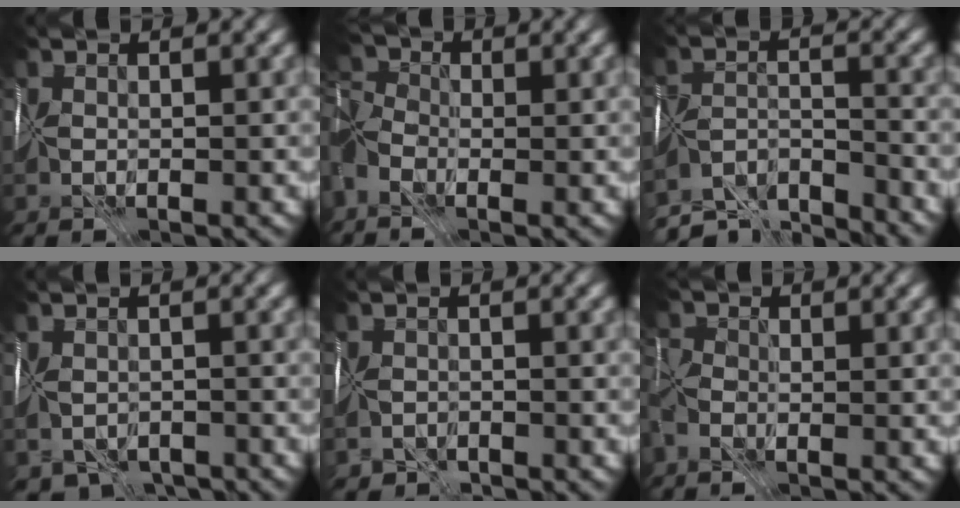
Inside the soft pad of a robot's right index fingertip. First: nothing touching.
{"total": 5.1, "force": [-1.7, 3.3, 3.6], "torque": [-0.091, -0.003, -0.026]}
{"total": 7.7, "force": [-7.4, 1.4, 1.6], "torque": [-0.023, -0.002, -0.121]}
{"total": 5.0, "force": [-3.6, 2.9, 1.8], "torque": [-0.028, -0.018, -0.048]}
{"total": 1.7, "force": [-1.5, 0.9, -0.1], "torque": [0.007, -0.003, -0.028]}
{"total": 3.0, "force": [-1.0, 2.0, 1.9], "torque": [-0.053, 0.000, -0.020]}